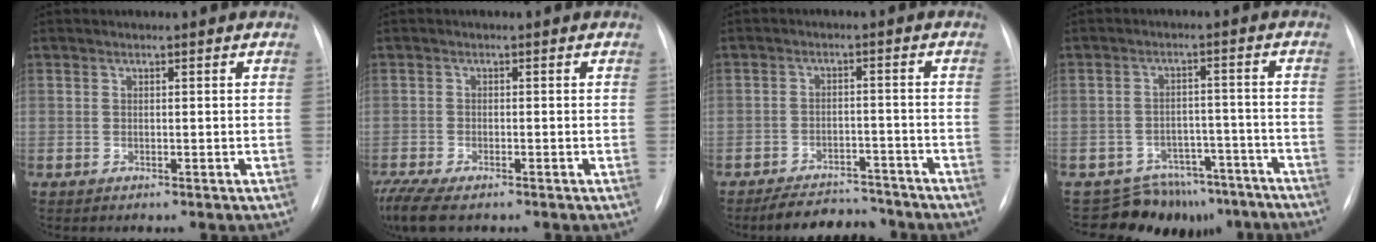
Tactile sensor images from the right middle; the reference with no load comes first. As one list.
[{"total": 7.9, "force": [-5.8, 2.6, 4.7], "torque": [-0.098, -0.014, -0.097]}, {"total": 8.2, "force": [-7.5, 2.9, 1.6], "torque": [-0.015, 0.007, -0.107]}, {"total": 10.5, "force": [-9.0, 5.3, 0.0], "torque": [0.020, 0.038, -0.113]}]